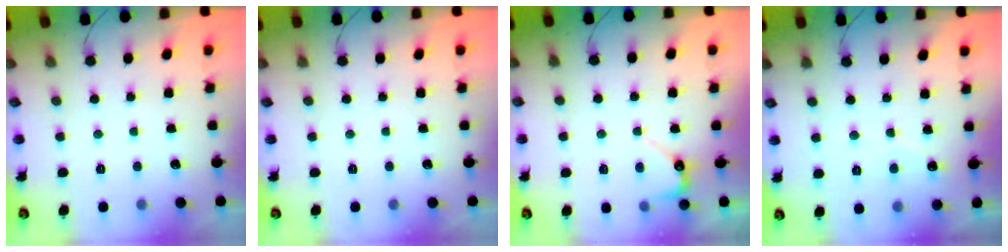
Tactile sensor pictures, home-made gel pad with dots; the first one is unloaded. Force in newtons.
{"total": 0.0}
{"total": 3.4, "press": 3.4, "slide": 0.3}
{"total": 1.6, "press": 1.6, "slide": 0.1}